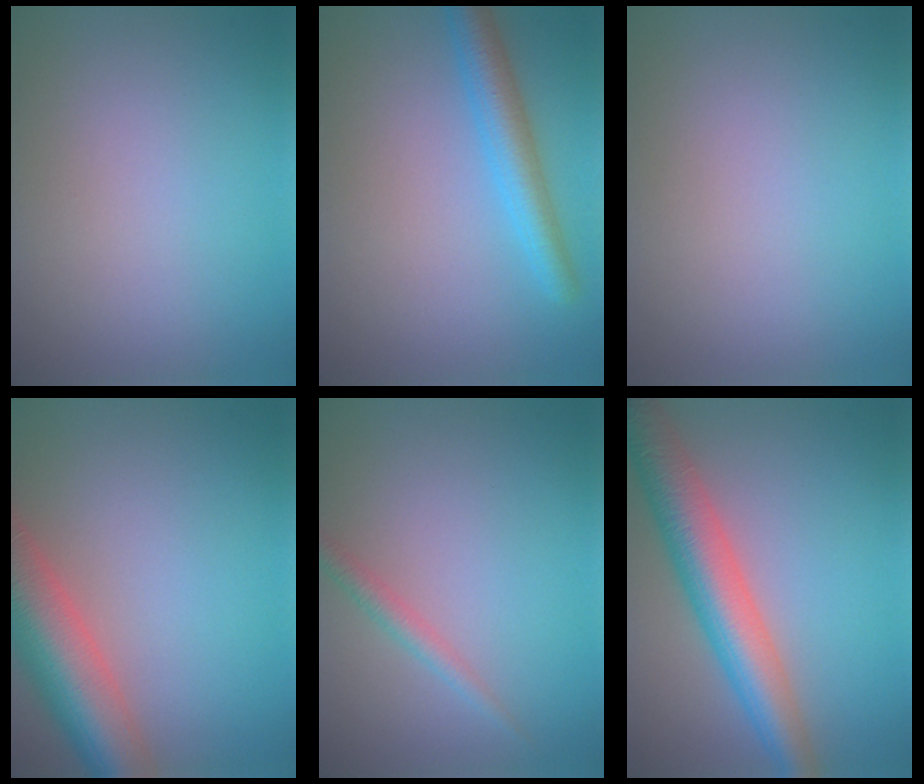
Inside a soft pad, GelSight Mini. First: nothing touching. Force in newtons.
{"total": 3.7, "press": 3.7, "slide": 0.2}
{"total": 0.0}
{"total": 8.9, "press": 8.8, "slide": 0.7}
{"total": 1.6, "press": 1.6, "slide": 0.0}
{"total": 6.9, "press": 6.9, "slide": 0.2}